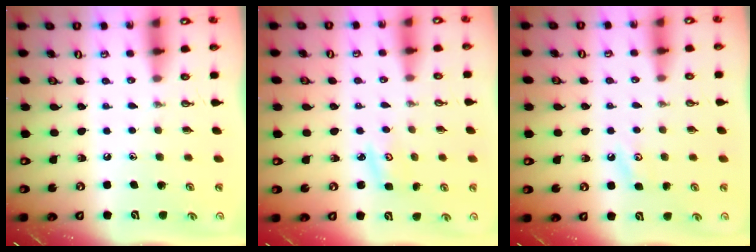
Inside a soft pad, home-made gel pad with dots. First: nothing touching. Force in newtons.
{"total": 3.1, "press": 3.1, "slide": 0.4}
{"total": 3.7, "press": 3.7, "slide": 0.5}